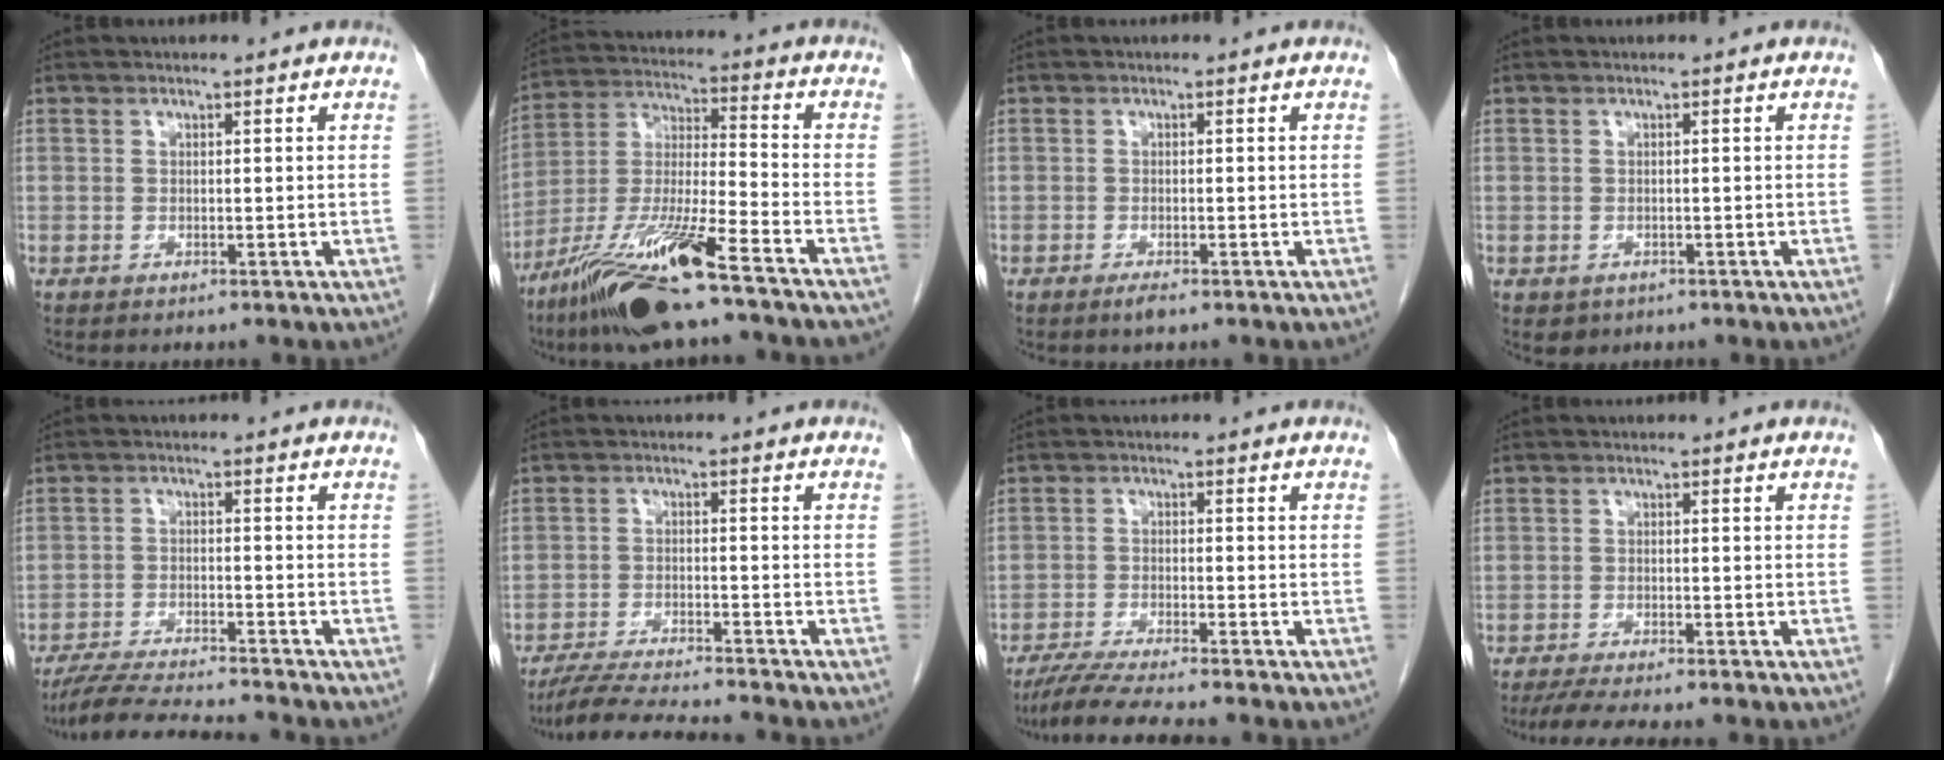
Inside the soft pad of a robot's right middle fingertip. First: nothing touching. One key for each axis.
{"total": 18.0, "fx": -12.7, "fy": 1.1, "fz": 12.7, "tx": -0.253, "ty": -0.035, "tz": -0.233}
{"total": 1.3, "fx": -0.9, "fy": 0.3, "fz": 0.8, "tx": -0.019, "ty": -0.002, "tz": -0.015}
{"total": 1.5, "fx": -0.8, "fy": 1.3, "fz": 0.4, "tx": -0.007, "ty": 0.002, "tz": -0.003}
{"total": 10.2, "fx": -9.5, "fy": -0.5, "fz": 3.7, "tx": -0.061, "ty": -0.014, "tz": -0.160}
{"total": 10.0, "fx": -9.2, "fy": -0.6, "fz": 3.9, "tx": -0.063, "ty": -0.016, "tz": -0.155}
{"total": 7.7, "fx": -6.7, "fy": -0.9, "fz": 3.7, "tx": -0.058, "ty": -0.024, "tz": -0.113}
{"total": 6.6, "fx": -5.7, "fy": 0.1, "fz": 3.4, "tx": -0.049, "ty": -0.017, "tz": -0.091}